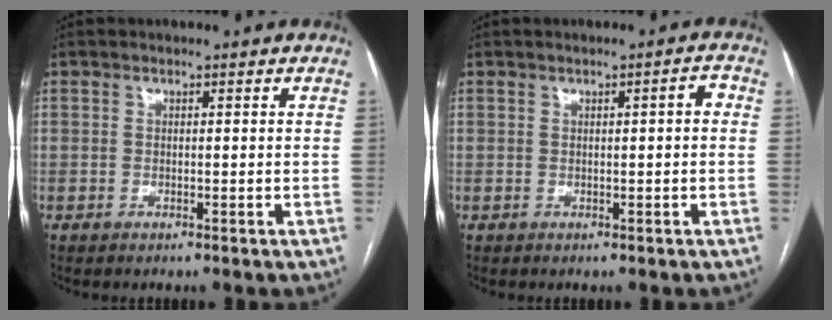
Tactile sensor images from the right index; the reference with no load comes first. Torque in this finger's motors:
{"motor_torque": [0.11, -0.04, 0.10, 0.02]}